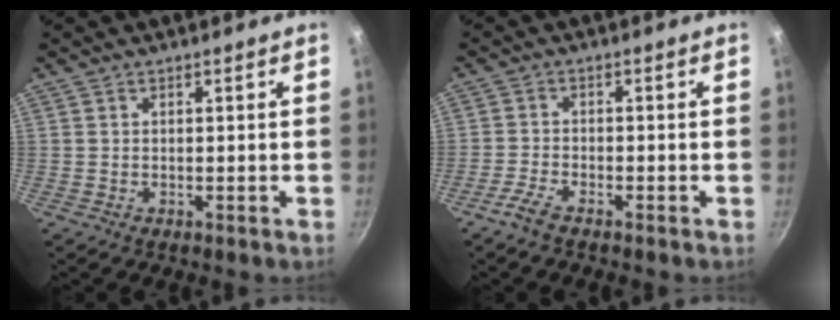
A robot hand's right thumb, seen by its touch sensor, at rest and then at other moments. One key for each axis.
{"total": 3.3, "fx": -2.6, "fy": 0.9, "fz": 1.9, "tx": -0.053, "ty": 0.018, "tz": -0.058}